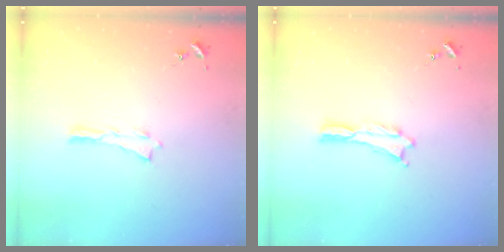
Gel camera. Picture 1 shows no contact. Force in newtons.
{"total": 0.0}